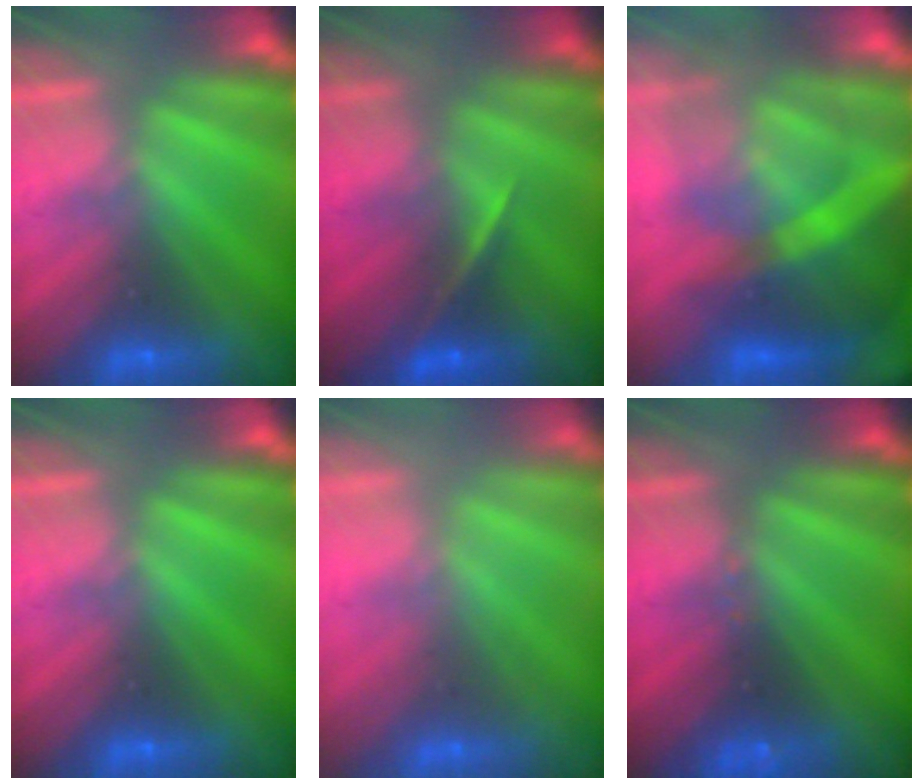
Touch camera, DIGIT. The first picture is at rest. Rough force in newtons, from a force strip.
{"total": 2.1}
{"total": 8.6}
{"total": 0.0}
{"total": 2.7}
{"total": 2.4}